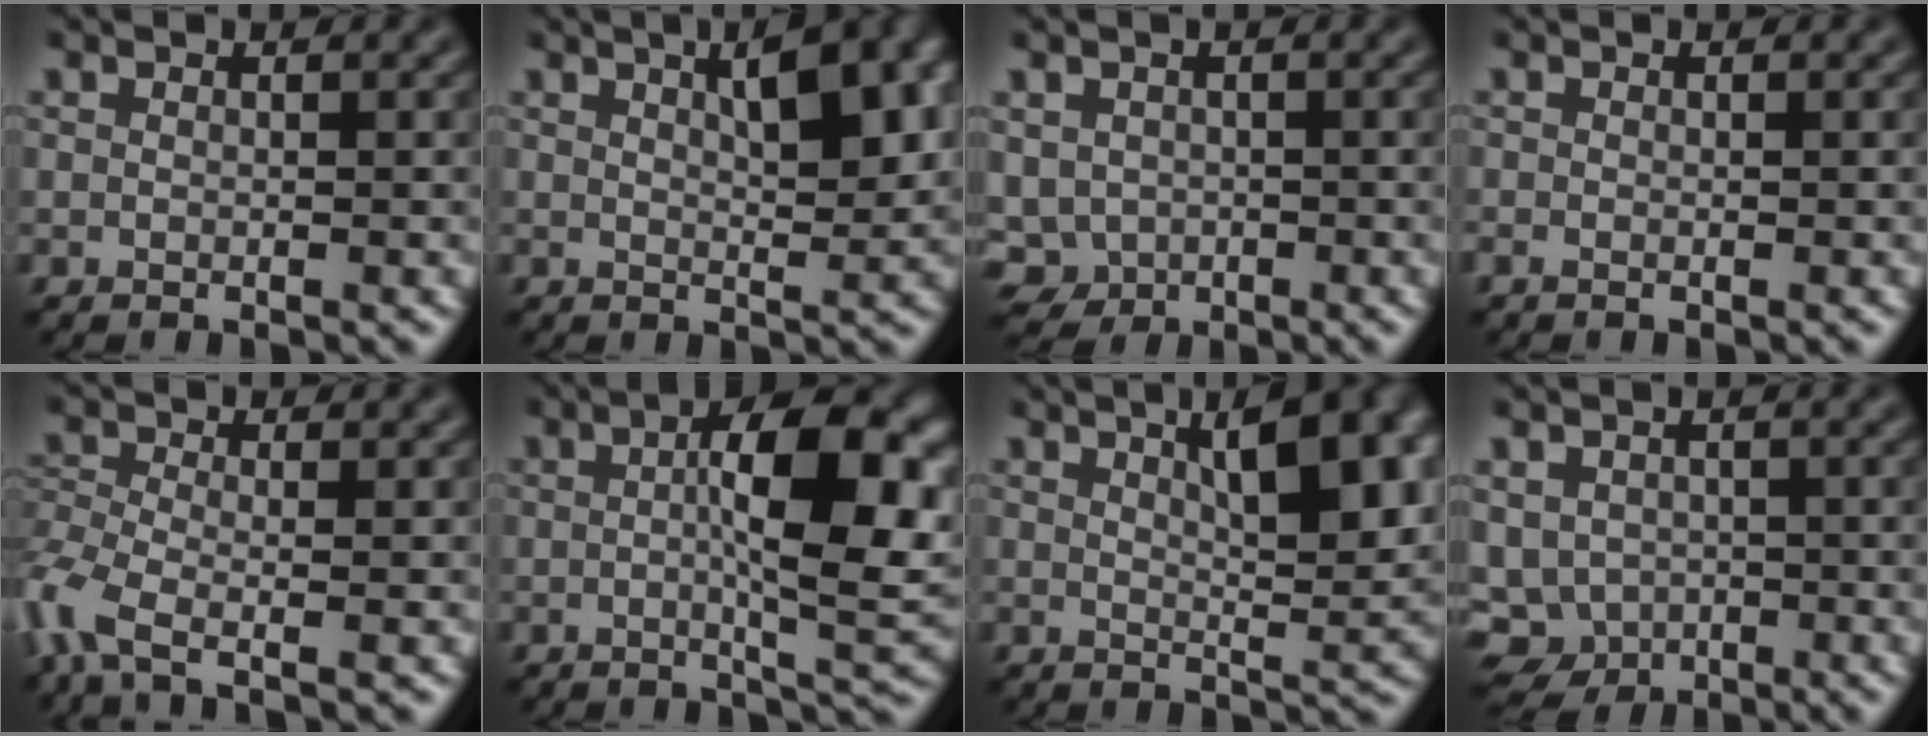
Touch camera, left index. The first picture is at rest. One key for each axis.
{"total": 7.1, "fx": 2.6, "fy": 2.3, "fz": 6.2, "tx": -0.077, "ty": 0.014, "tz": 0.036}
{"total": 3.2, "fx": -0.6, "fy": 2.8, "fz": 1.4, "tx": -0.031, "ty": -0.005, "tz": -0.009}
{"total": 0.5, "fx": -0.3, "fy": 0.1, "fz": 0.4, "tx": -0.009, "ty": -0.003, "tz": -0.007}
{"total": 5.5, "fx": -3.0, "fy": 2.0, "fz": 4.1, "tx": -0.107, "ty": -0.015, "tz": -0.076}
{"total": 10.3, "fx": 0.9, "fy": 3.1, "fz": 9.8, "tx": -0.136, "ty": 0.005, "tz": 0.012}
{"total": 8.0, "fx": 2.9, "fy": 2.4, "fz": 7.1, "tx": -0.089, "ty": 0.008, "tz": 0.046}
{"total": 5.1, "fx": -1.4, "fy": 4.4, "fz": 2.2, "tx": -0.039, "ty": -0.005, "tz": -0.017}